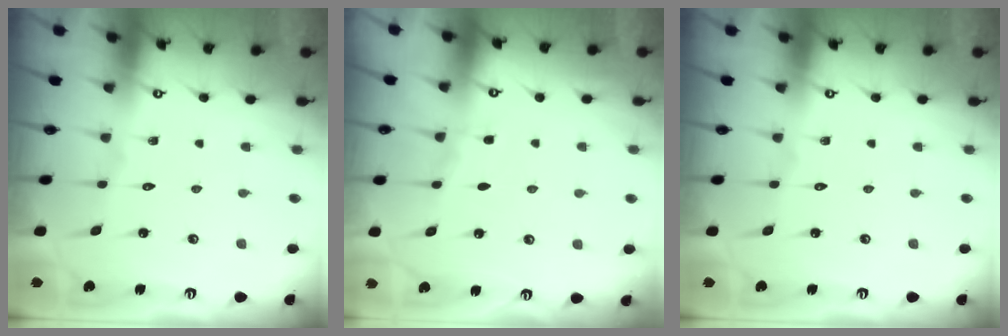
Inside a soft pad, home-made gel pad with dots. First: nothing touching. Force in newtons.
{"total": 3.2, "press": 3.1, "slide": 0.5}
{"total": 0.0}